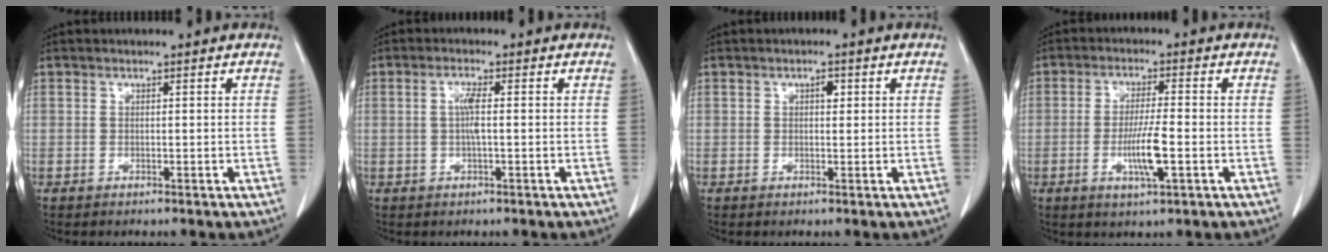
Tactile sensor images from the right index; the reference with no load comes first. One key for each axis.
{"total": 2.7, "fx": 0.0, "fy": 0.2, "fz": 2.7, "tx": -0.055, "ty": 0.002, "tz": 0.000}
{"total": 1.3, "fx": 0.4, "fy": 0.7, "fz": 1.1, "tx": -0.015, "ty": 0.002, "tz": 0.006}
{"total": 6.5, "fx": -1.8, "fy": 0.4, "fz": 6.2, "tx": -0.117, "ty": -0.010, "tz": -0.031}